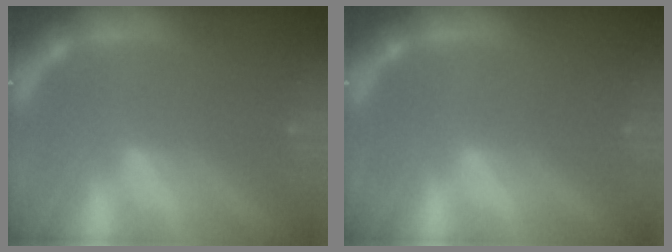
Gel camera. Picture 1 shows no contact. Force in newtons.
{"total": 0.0}